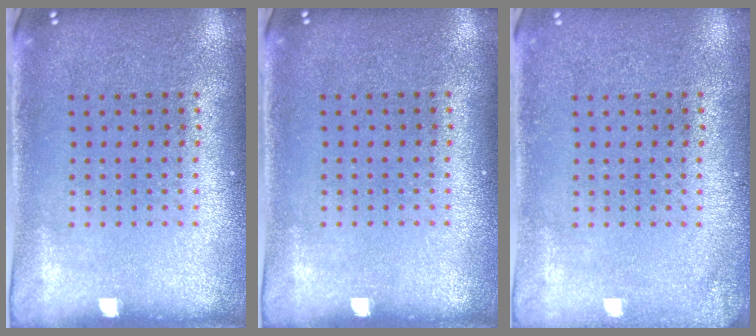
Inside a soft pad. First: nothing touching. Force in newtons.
{"total": 0.0}
{"total": 1.1, "press": 1.1, "slide": 0.1}